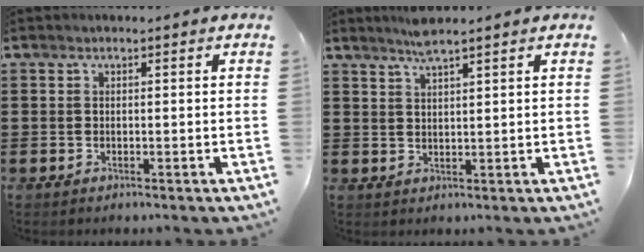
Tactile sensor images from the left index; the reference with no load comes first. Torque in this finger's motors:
{"motor_torque": [0.68, -0.61, 0.11, 0.08]}